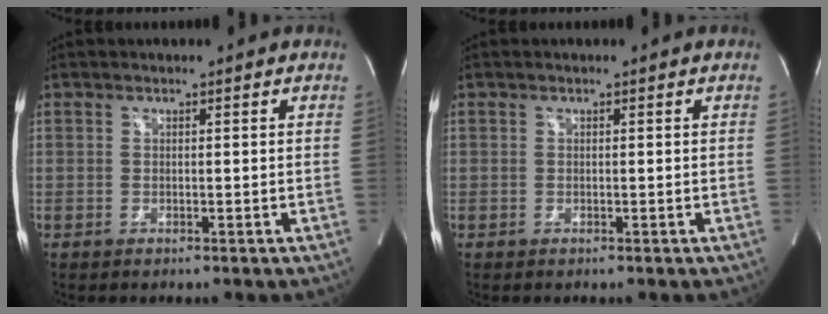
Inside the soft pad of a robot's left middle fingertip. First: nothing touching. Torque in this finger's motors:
{"motor_torque": [-0.02, -0.14, 0.00, 0.00]}